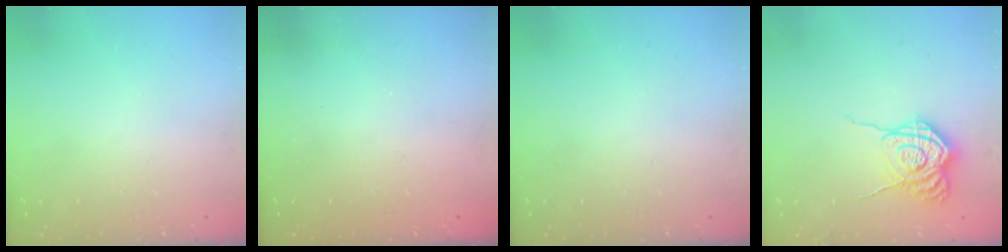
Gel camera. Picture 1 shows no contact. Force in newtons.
{"total": 2.3, "press": 2.2, "slide": 0.7}
{"total": 0.0}
{"total": 10.8, "press": 10.8, "slide": 0.9}